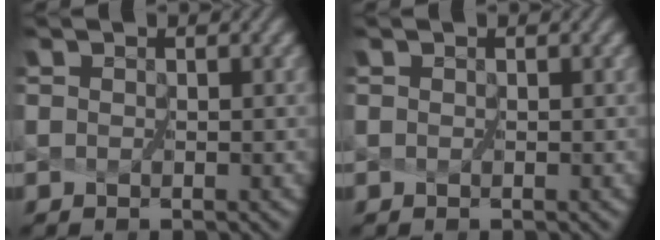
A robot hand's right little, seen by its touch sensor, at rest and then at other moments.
{"total": 0.0}